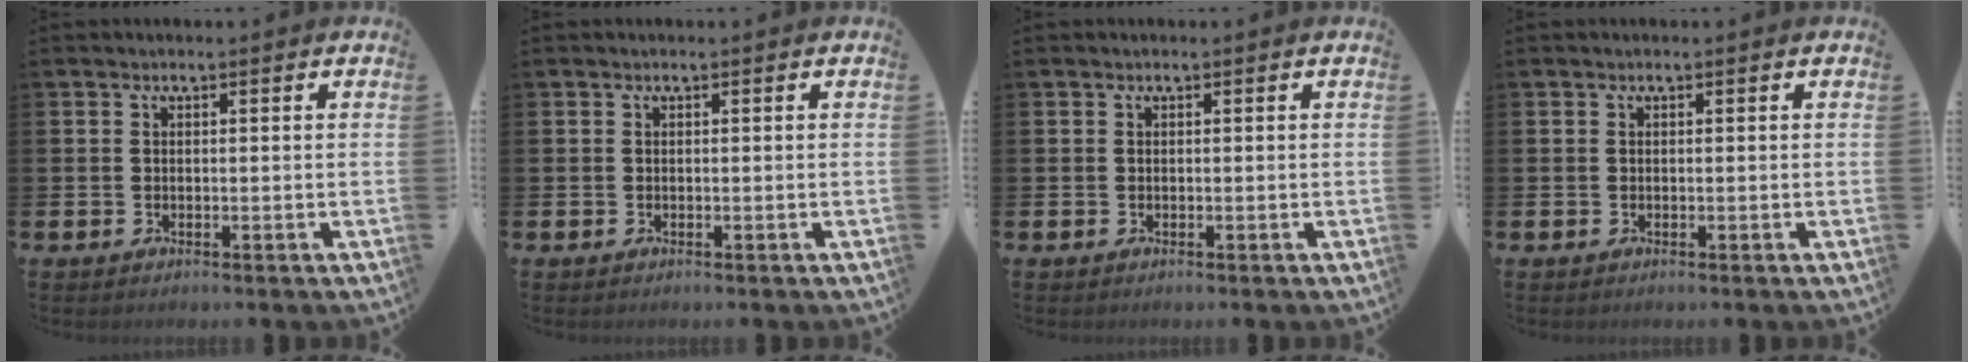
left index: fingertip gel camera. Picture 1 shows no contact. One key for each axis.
{"total": 0.0}
{"total": 0.0}
{"total": 0.0}